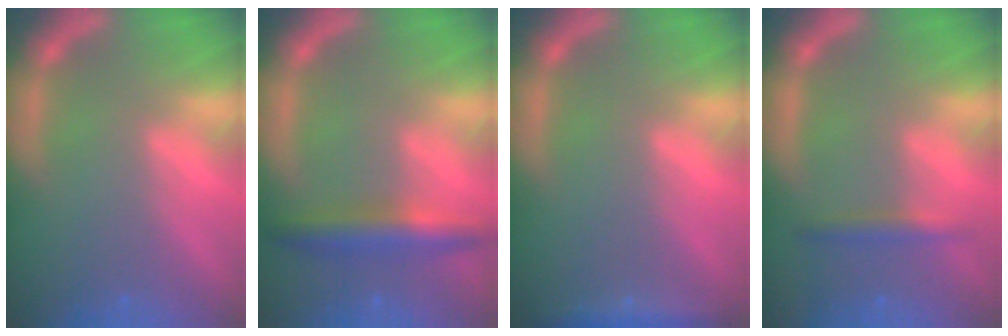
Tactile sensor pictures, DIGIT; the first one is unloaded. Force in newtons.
{"total": 4.4}
{"total": 2.4}
{"total": 1.9}